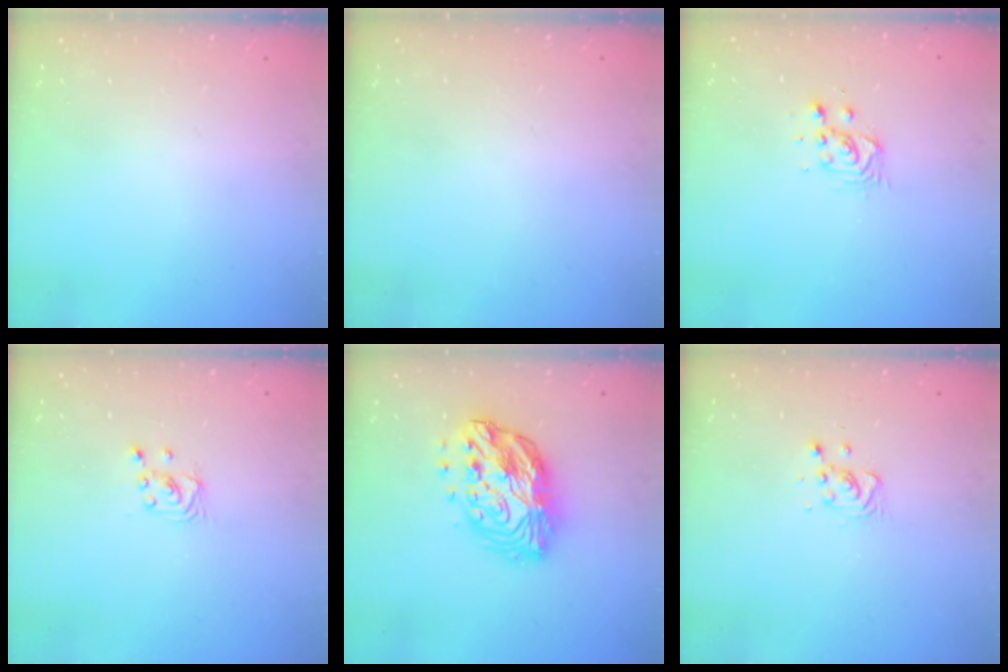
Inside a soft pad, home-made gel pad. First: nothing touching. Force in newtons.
{"total": 0.0}
{"total": 3.9, "press": 3.8, "slide": 0.6}
{"total": 2.5, "press": 2.5, "slide": 0.2}
{"total": 15.7, "press": 15.6, "slide": 1.2}
{"total": 5.4, "press": 5.3, "slide": 1.2}